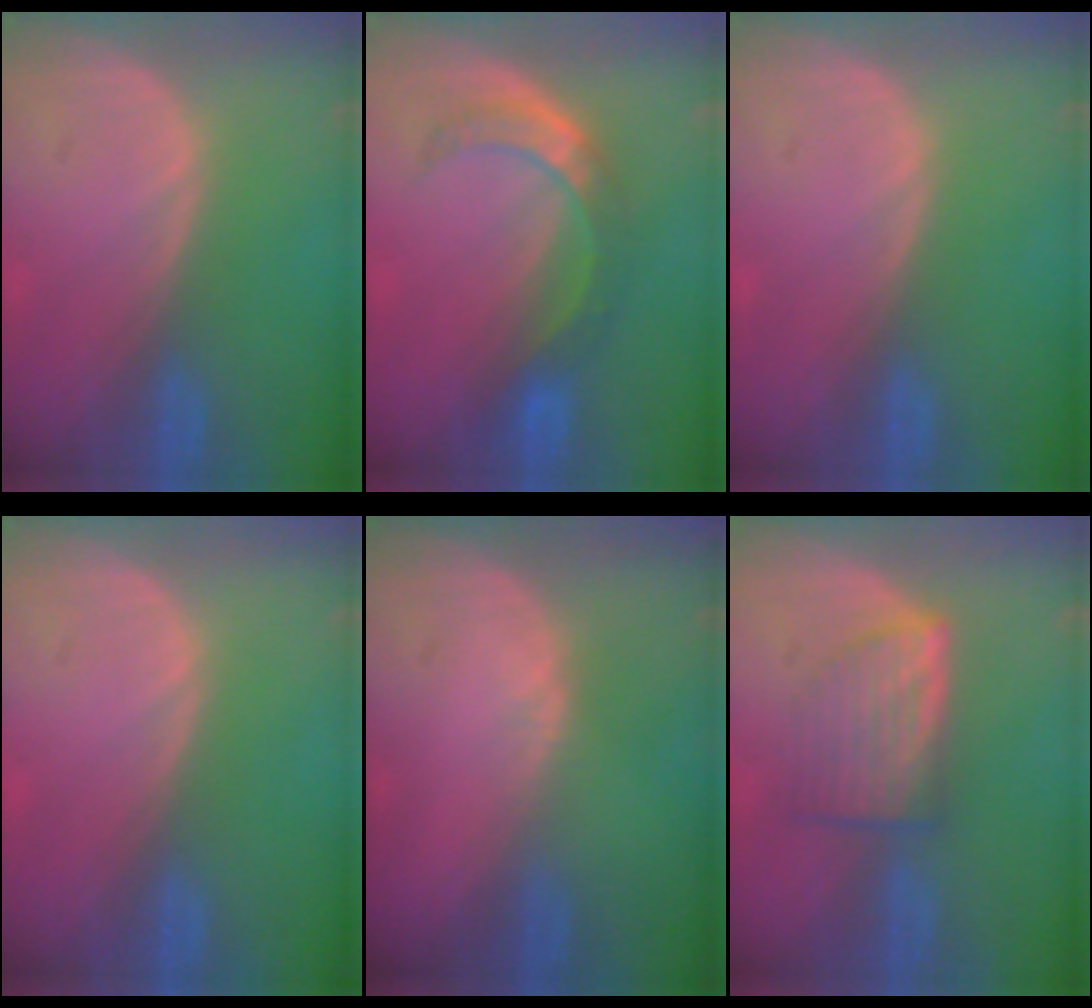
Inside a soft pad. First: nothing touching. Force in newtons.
{"total": 5.7, "press": 5.7, "slide": 0.2}
{"total": 0.0}
{"total": 0.0}
{"total": 1.0, "press": 0.7, "slide": 0.6}
{"total": 6.2, "press": 6.0, "slide": 1.8}